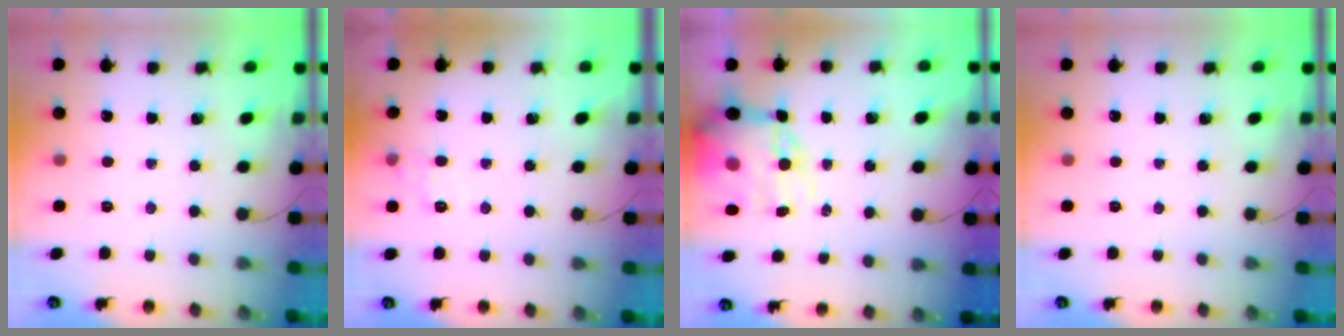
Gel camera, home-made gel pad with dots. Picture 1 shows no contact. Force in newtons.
{"total": 5.0, "press": 4.6, "slide": 1.9}
{"total": 14.4, "press": 14.0, "slide": 3.4}
{"total": 0.0}